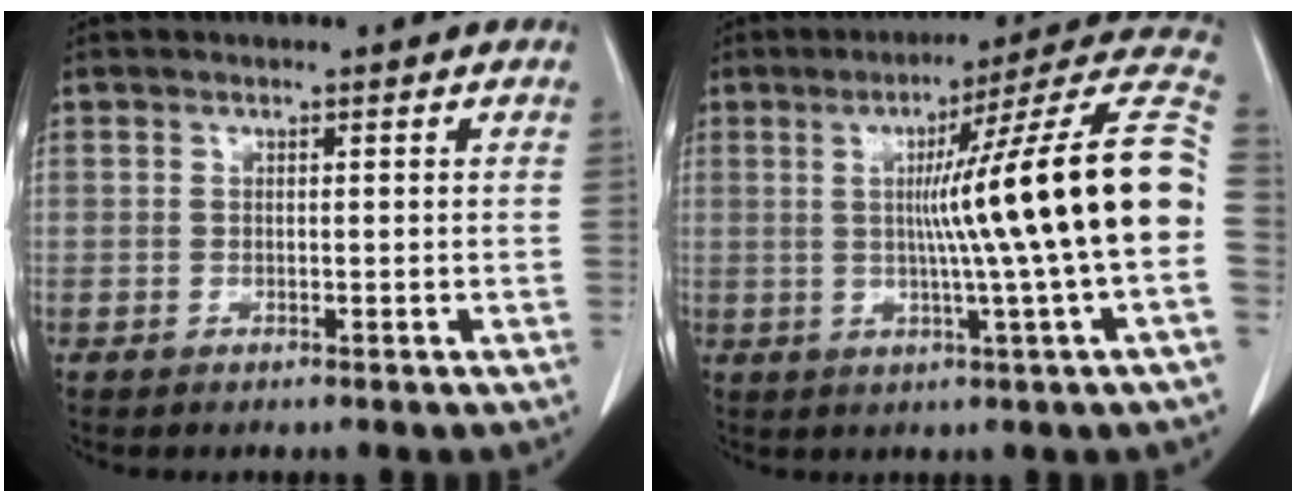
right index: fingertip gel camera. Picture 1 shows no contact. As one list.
[{"total": 20.6, "force": [0.1, -2.2, 20.5], "torque": [-0.251, 0.021, -0.014]}]